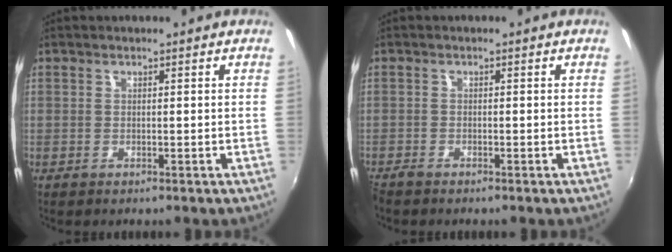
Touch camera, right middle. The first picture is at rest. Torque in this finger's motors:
{"motor_torque": [0.53, -0.54, 0.18, 0.06]}